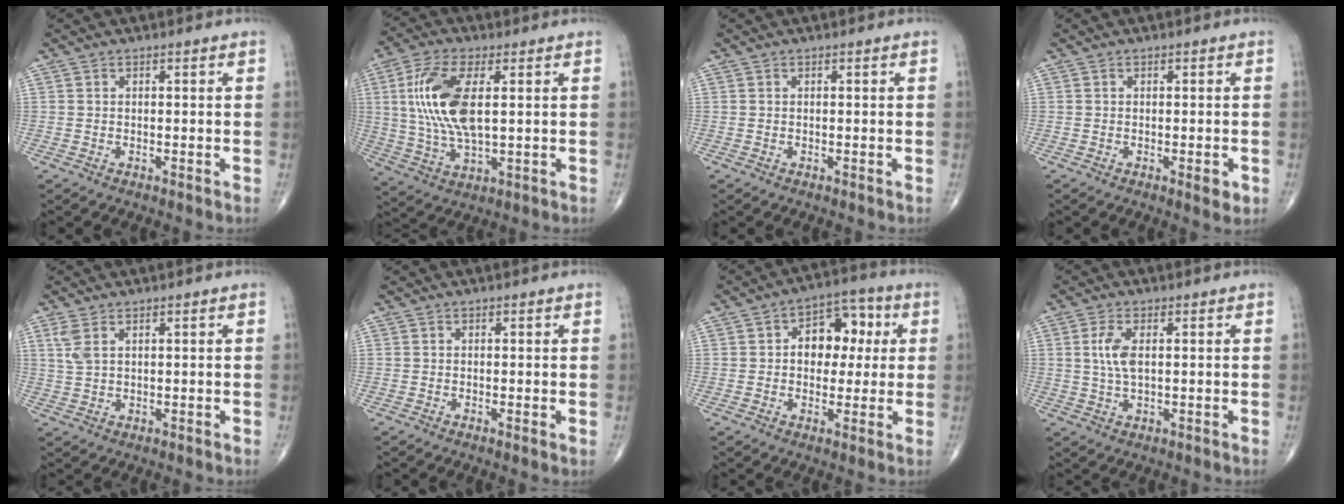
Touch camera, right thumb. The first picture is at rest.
{"total": 14.0, "force": [2.5, 6.0, 12.5], "torque": [-0.268, -0.005, 0.052]}
{"total": 0.0}
{"total": 2.3, "force": [-0.7, 0.8, 2.0], "torque": [-0.023, -0.004, -0.007]}
{"total": 3.3, "force": [1.6, 1.6, 2.4], "torque": [-0.059, 0.006, 0.040]}
{"total": 0.7, "force": [0.1, 0.2, 0.7], "torque": [-0.015, -0.004, -0.001]}
{"total": 10.5, "force": [1.8, 7.2, 7.4], "torque": [-0.062, 0.021, 0.021]}
{"total": 4.8, "force": [0.9, 2.2, 4.2], "torque": [-0.096, -0.001, 0.018]}